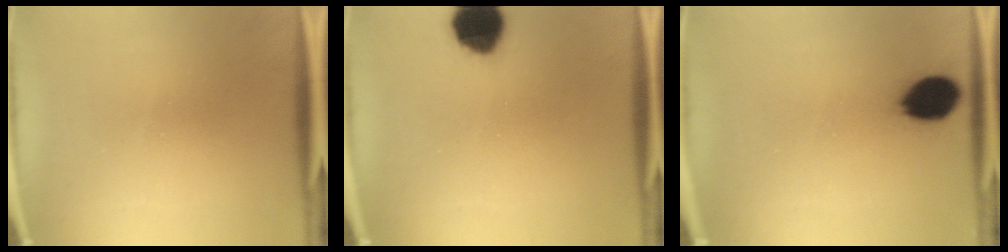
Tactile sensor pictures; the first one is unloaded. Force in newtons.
{"total": 11.1}
{"total": 10.1}